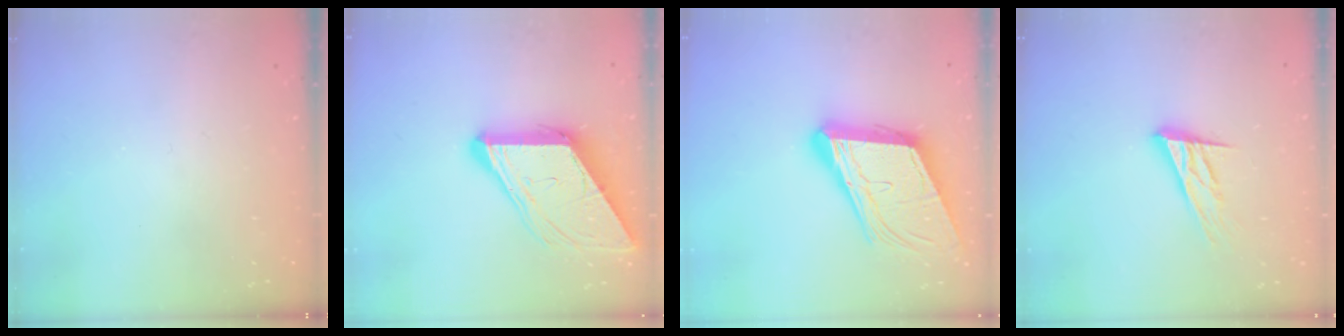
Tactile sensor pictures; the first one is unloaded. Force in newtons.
{"total": 11.5, "press": 11.4, "slide": 1.1}
{"total": 20.4, "press": 20.0, "slide": 3.9}
{"total": 15.2, "press": 15.0, "slide": 2.7}